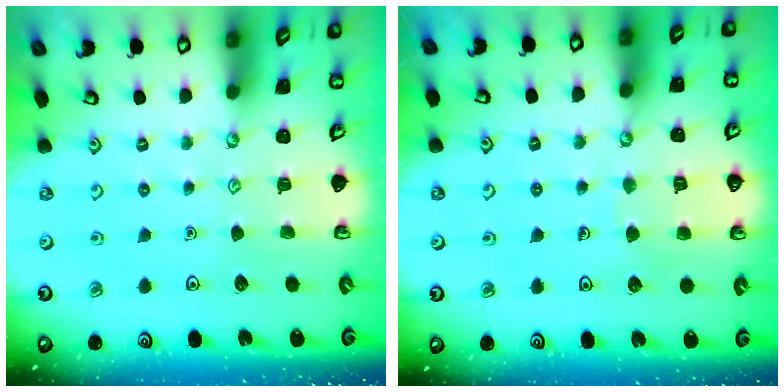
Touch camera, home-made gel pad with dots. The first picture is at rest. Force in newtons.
{"total": 4.8, "press": 4.8, "slide": 0.4}